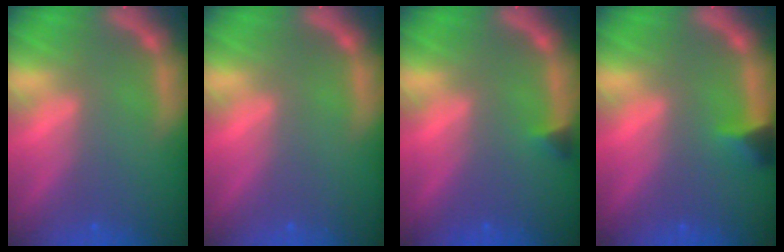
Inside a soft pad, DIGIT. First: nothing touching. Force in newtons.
{"total": 0.0}
{"total": 0.9}
{"total": 1.9}